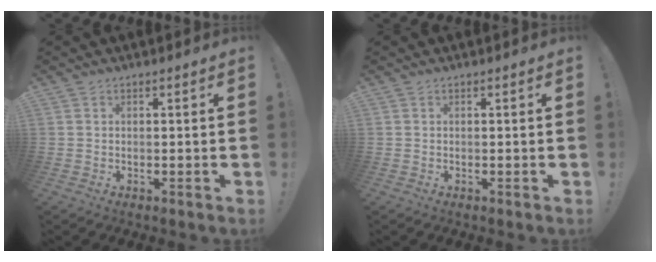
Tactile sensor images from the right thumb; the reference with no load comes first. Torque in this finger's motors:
{"motor_torque": [-0.02, -0.12, 0.24, 0.06, -0.07]}